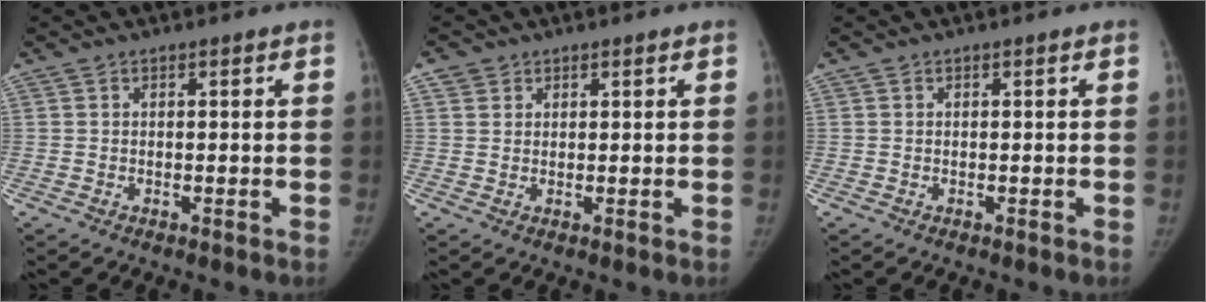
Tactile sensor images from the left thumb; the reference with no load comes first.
{"total": 1.9, "force": [1.1, 1.5, 0.2], "torque": [0.011, -0.005, 0.014]}
{"total": 0.0}